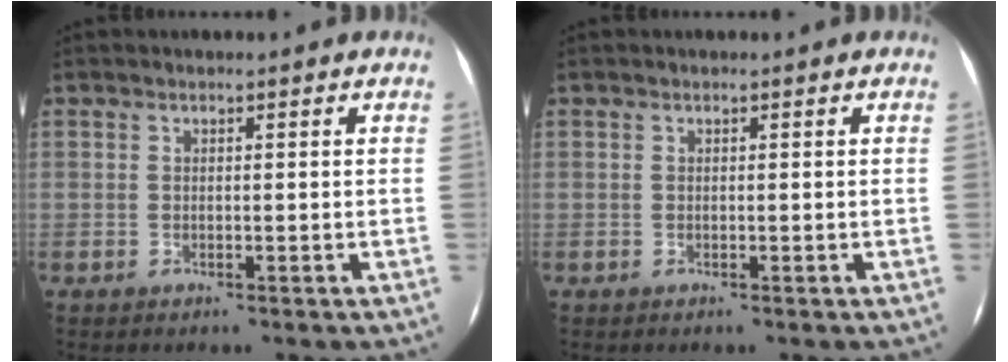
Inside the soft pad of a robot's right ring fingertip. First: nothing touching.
{"total": 0.0}